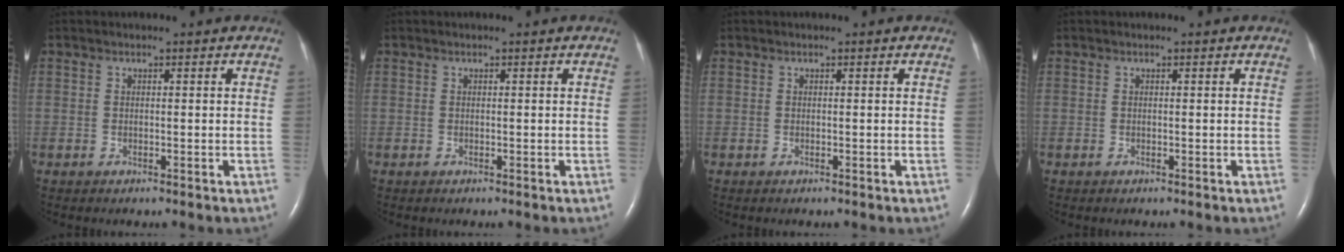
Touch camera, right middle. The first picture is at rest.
{"total": 0.0}
{"total": 0.0}
{"total": 0.0}